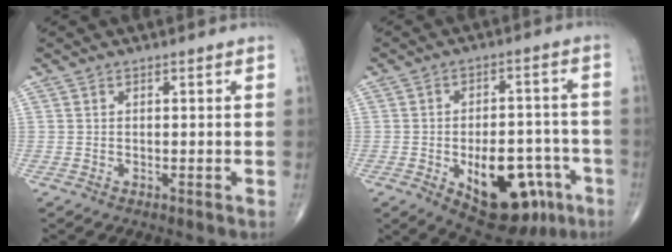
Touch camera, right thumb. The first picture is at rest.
{"total": 17.7, "force": [-6.9, 9.4, 13.2], "torque": [-0.156, 0.032, -0.081]}